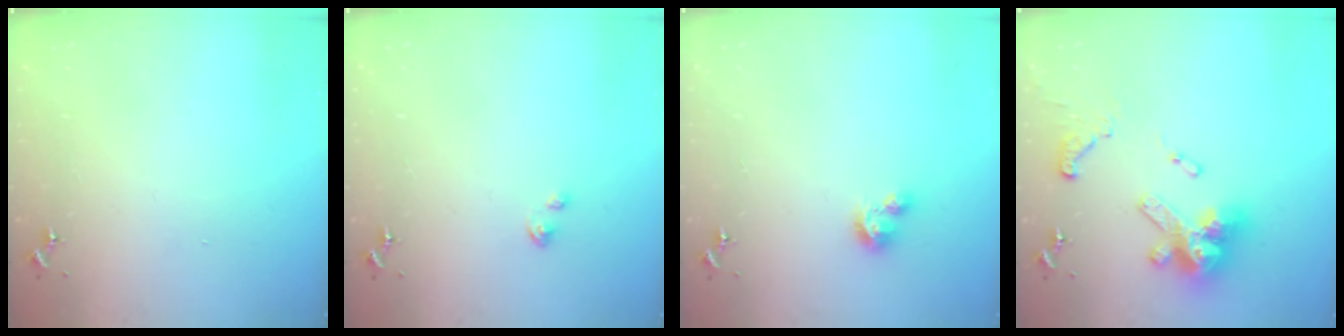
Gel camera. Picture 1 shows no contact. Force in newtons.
{"total": 2.0, "press": 2.0, "slide": 0.4}
{"total": 5.3, "press": 5.3, "slide": 0.3}
{"total": 18.7, "press": 18.6, "slide": 1.5}